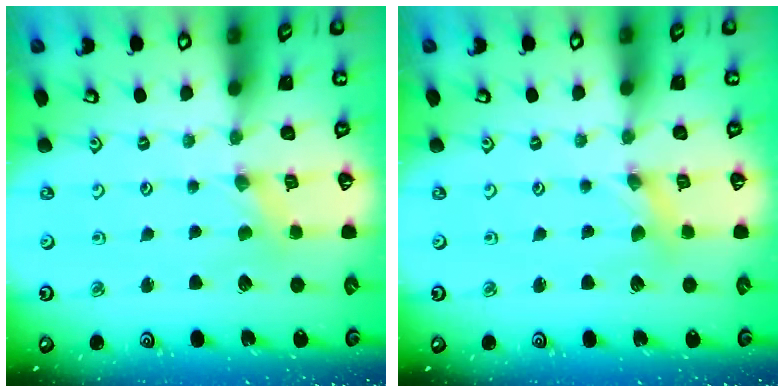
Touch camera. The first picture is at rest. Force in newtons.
{"total": 1.7, "press": 1.6, "slide": 0.3}